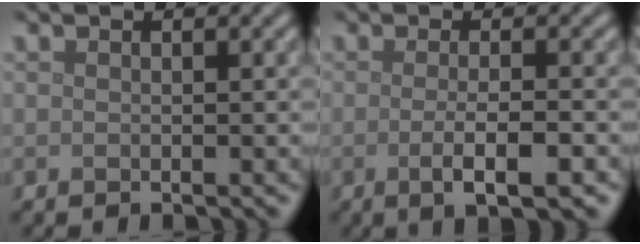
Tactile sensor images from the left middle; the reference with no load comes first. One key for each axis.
{"total": 3.8, "fx": -0.9, "fy": 1.0, "fz": 3.5, "tx": -0.056, "ty": -0.006, "tz": -0.016}